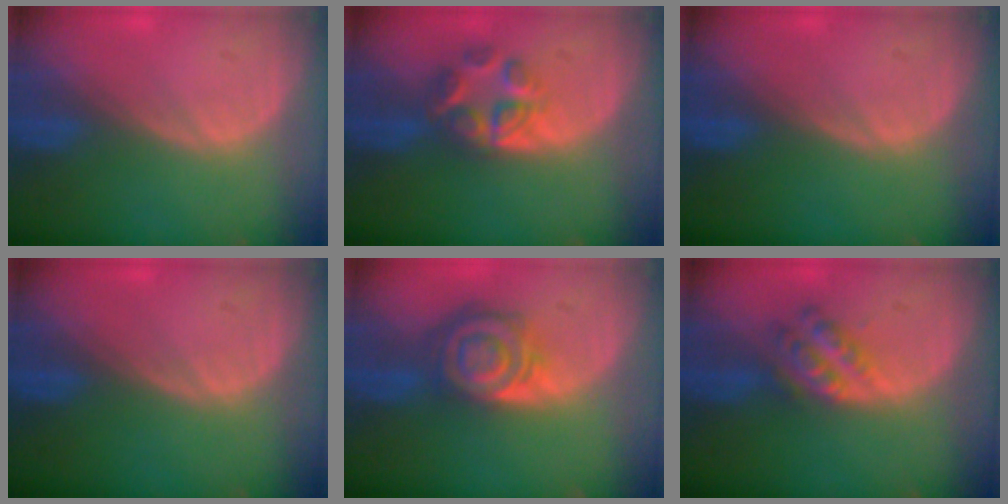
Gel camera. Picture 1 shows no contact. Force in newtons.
{"total": 6.0, "press": 5.4, "slide": 2.6}
{"total": 0.0}
{"total": 0.0}
{"total": 8.3, "press": 7.1, "slide": 4.2}
{"total": 5.5, "press": 5.0, "slide": 2.4}